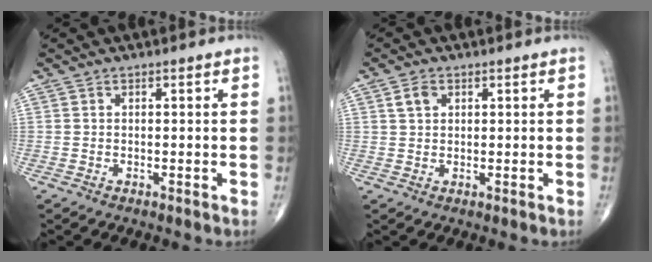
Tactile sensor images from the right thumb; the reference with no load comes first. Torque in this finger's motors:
{"motor_torque": [0.17, 0.27, 0.02, 0.01, 0.00]}